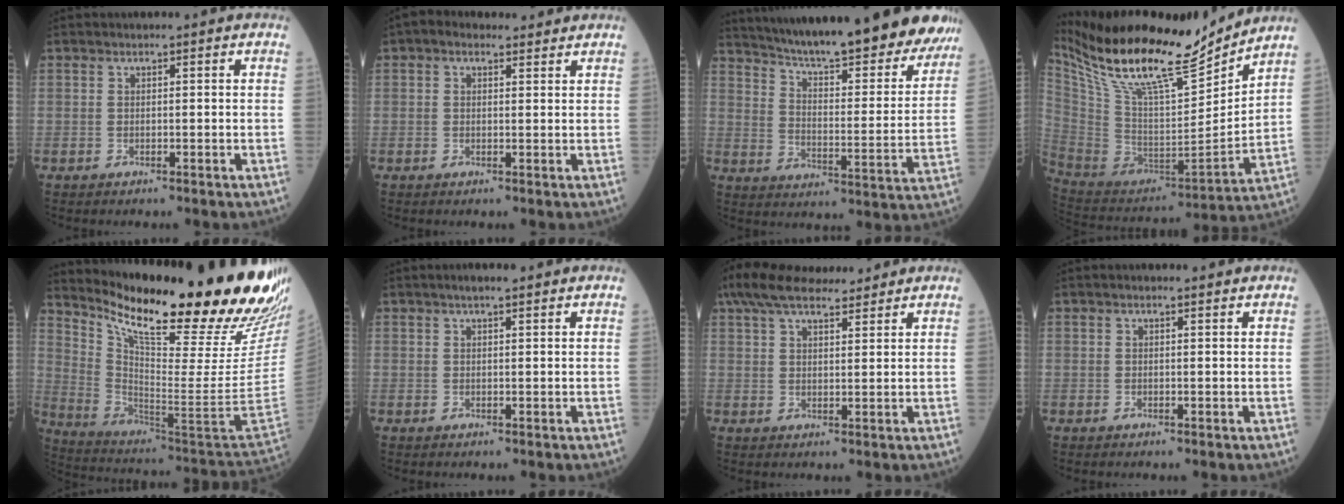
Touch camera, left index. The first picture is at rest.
{"total": 3.5, "force": [2.5, 1.8, 1.7], "torque": [-0.031, 0.030, 0.041]}
{"total": 29.2, "force": [25.6, 4.3, 13.4], "torque": [-0.210, -0.062, 0.334]}
{"total": 24.0, "force": [20.3, 3.3, 12.4], "torque": [-0.234, -0.017, 0.350]}
{"total": 30.7, "force": [23.1, 0.0, 20.2], "torque": [-0.313, -0.080, 0.344]}
{"total": 2.5, "force": [1.8, 0.3, 1.7], "torque": [-0.028, 0.012, 0.026]}
{"total": 11.6, "force": [9.8, 2.6, 5.6], "torque": [-0.102, 0.042, 0.163]}
{"total": 1.0, "force": [0.8, 0.1, 0.5], "torque": [-0.010, 0.008, 0.012]}